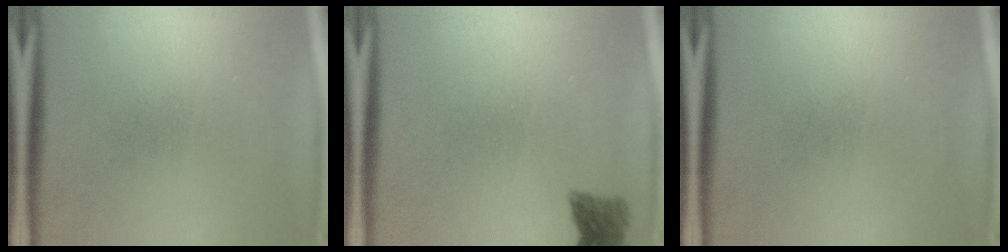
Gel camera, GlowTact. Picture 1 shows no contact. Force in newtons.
{"total": 2.8}
{"total": 0.0}